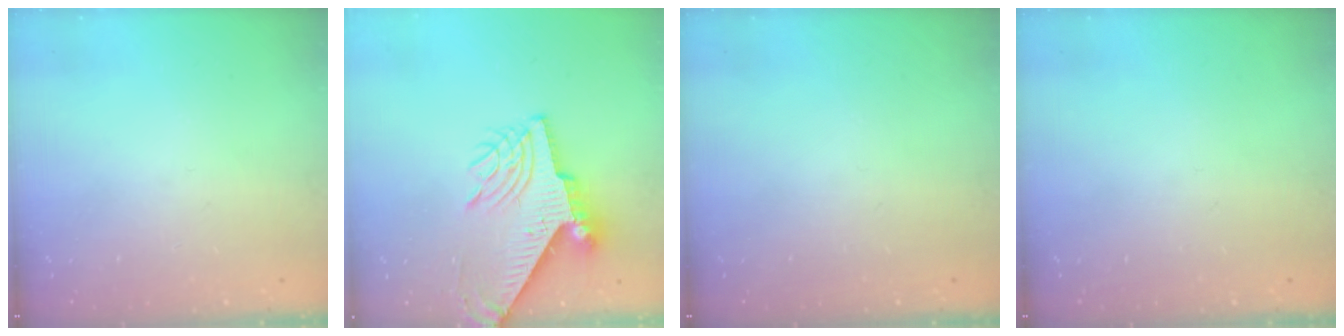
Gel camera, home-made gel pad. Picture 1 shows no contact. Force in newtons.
{"total": 10.8, "press": 10.7, "slide": 1.4}
{"total": 0.0}
{"total": 0.0}